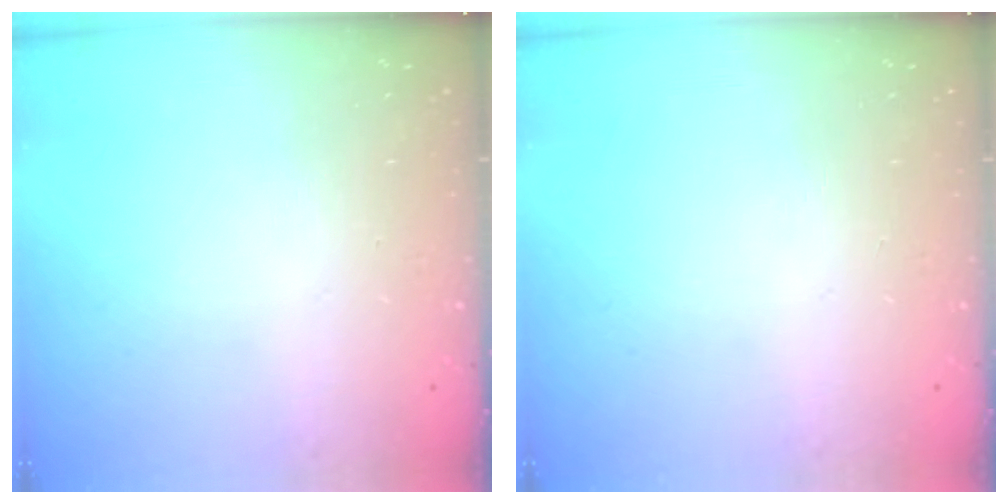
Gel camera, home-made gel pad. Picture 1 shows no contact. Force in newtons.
{"total": 0.0}